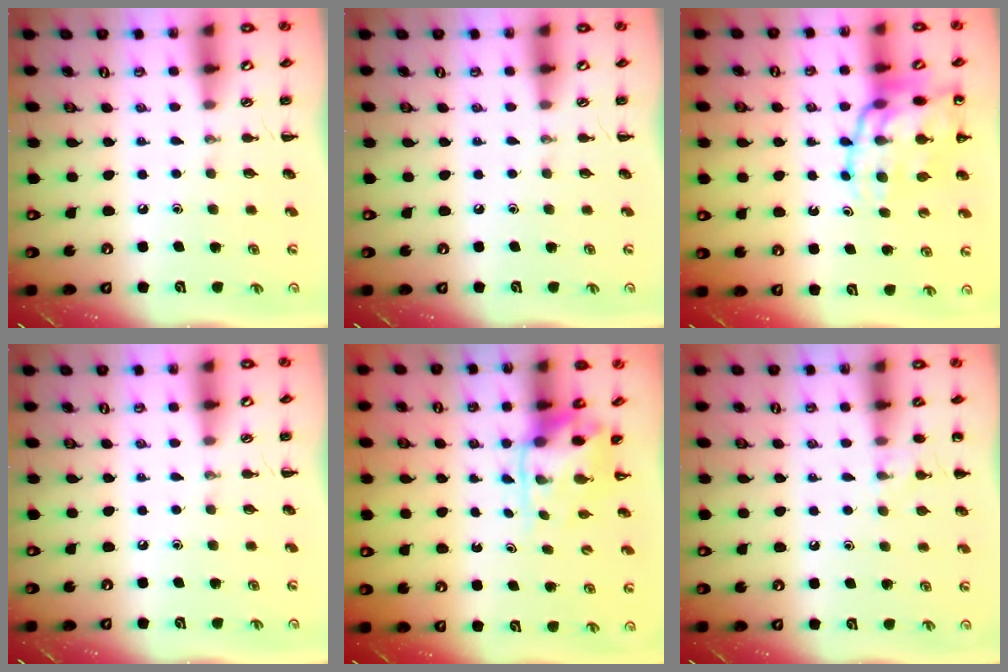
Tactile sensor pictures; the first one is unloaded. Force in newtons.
{"total": 0.0}
{"total": 17.5, "press": 17.3, "slide": 2.9}
{"total": 0.0}
{"total": 3.6, "press": 3.5, "slide": 0.8}
{"total": 6.3, "press": 6.1, "slide": 1.8}